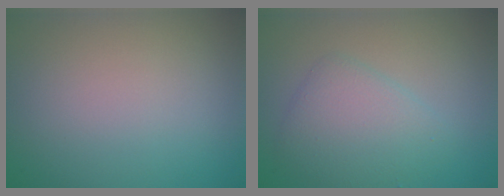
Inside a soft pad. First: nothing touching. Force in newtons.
{"total": 3.8, "press": 3.8, "slide": 0.1}